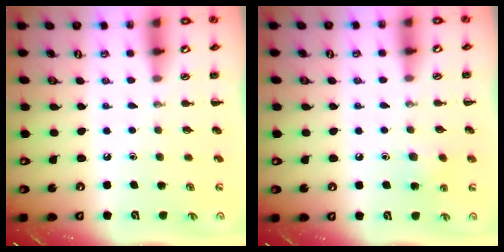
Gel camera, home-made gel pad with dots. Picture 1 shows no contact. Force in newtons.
{"total": 5.8, "press": 5.5, "slide": 1.8}